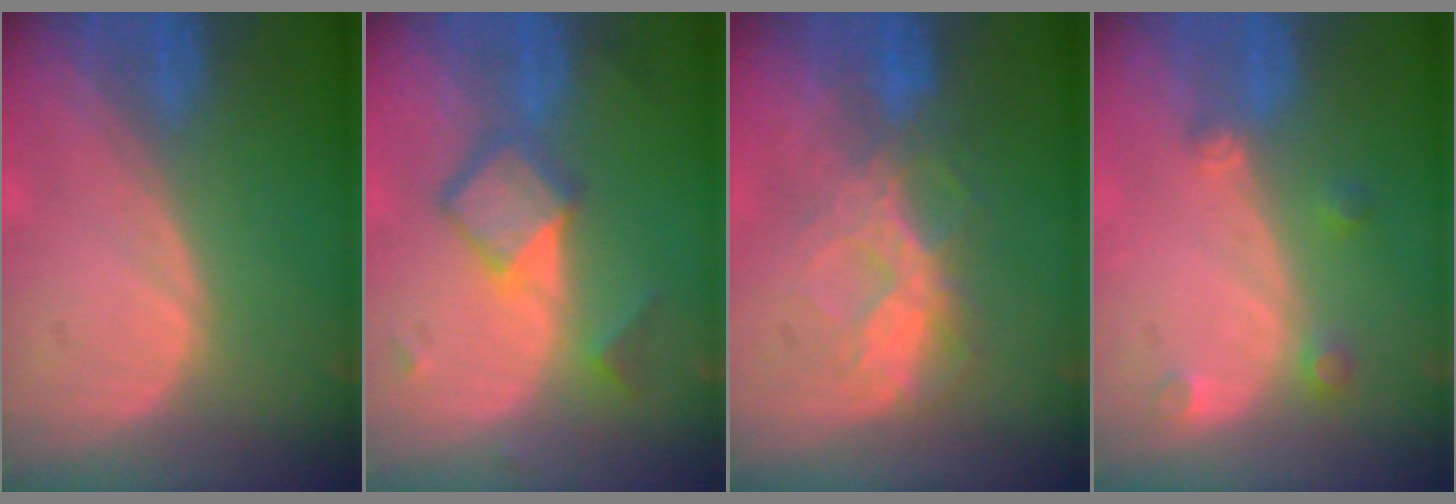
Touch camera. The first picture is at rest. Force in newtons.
{"total": 6.2, "press": 6.2, "slide": 0.3}
{"total": 6.5, "press": 6.5, "slide": 0.4}
{"total": 2.6, "press": 2.6, "slide": 0.3}